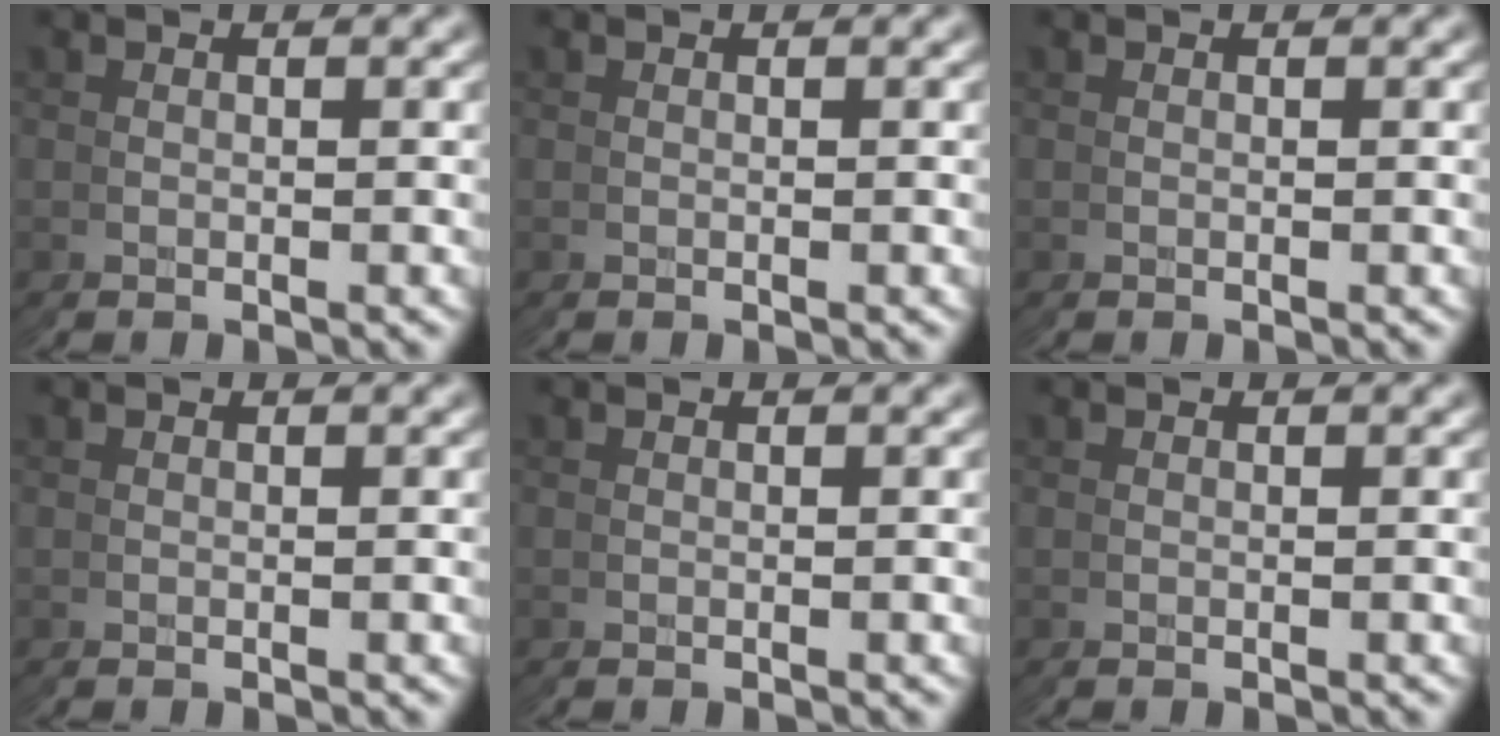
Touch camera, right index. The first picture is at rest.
{"total": 0.0}
{"total": 0.0}
{"total": 0.0}
{"total": 0.0}
{"total": 0.0}